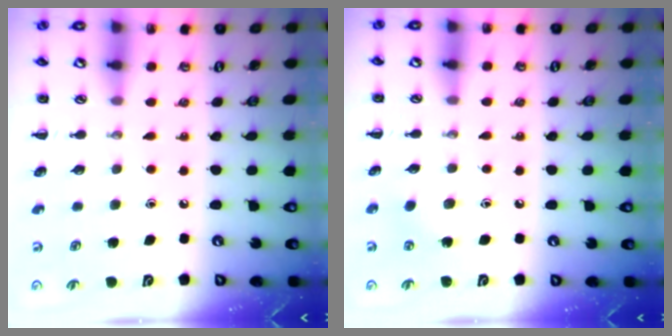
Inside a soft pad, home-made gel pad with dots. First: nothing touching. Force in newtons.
{"total": 5.2, "press": 4.9, "slide": 1.7}